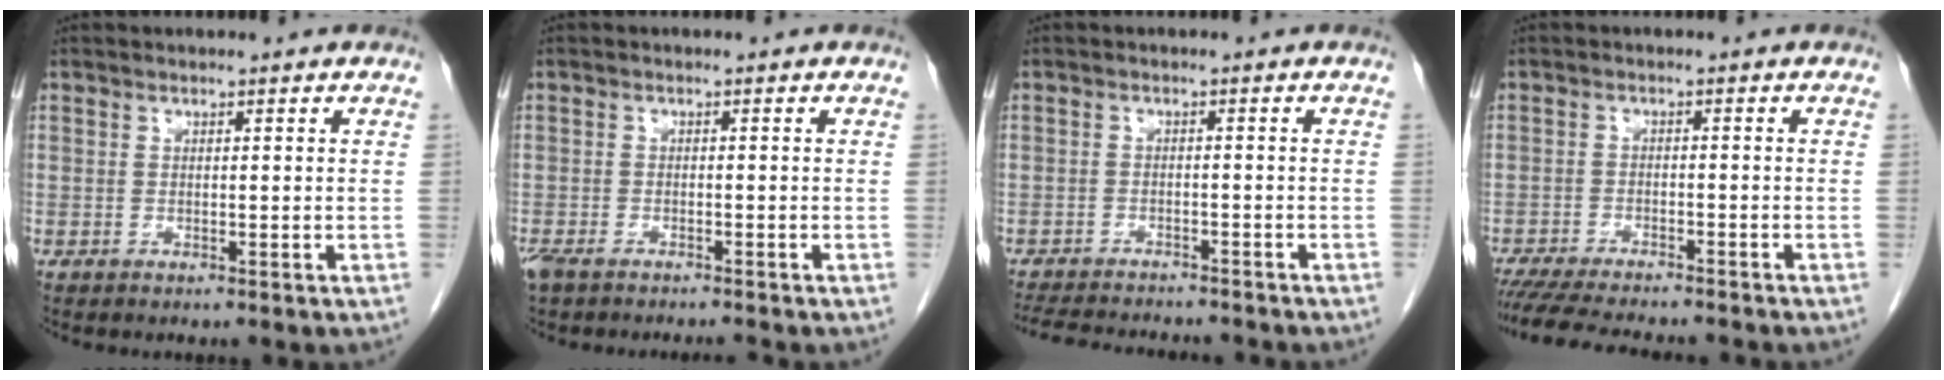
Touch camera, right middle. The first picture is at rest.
{"total": 4.4, "force": [-3.8, 0.7, 2.1], "torque": [-0.039, -0.006, -0.065]}
{"total": 13.0, "force": [-11.8, 2.5, 5.0], "torque": [-0.094, -0.012, -0.157]}
{"total": 13.8, "force": [-12.2, 1.8, 6.1], "torque": [-0.099, -0.023, -0.172]}